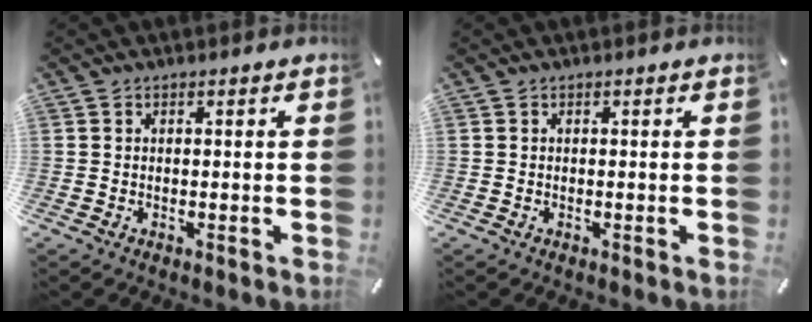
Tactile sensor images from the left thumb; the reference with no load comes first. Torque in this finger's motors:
{"motor_torque": [0.00, 0.00, -0.03, 0.00, 0.00]}